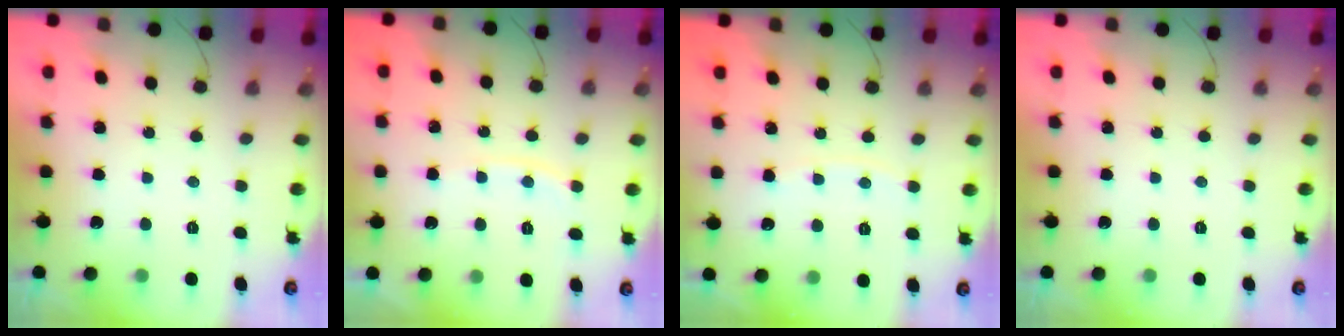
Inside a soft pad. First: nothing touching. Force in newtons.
{"total": 4.7, "press": 4.6, "slide": 0.8}
{"total": 3.6, "press": 3.6, "slide": 0.6}
{"total": 0.0}